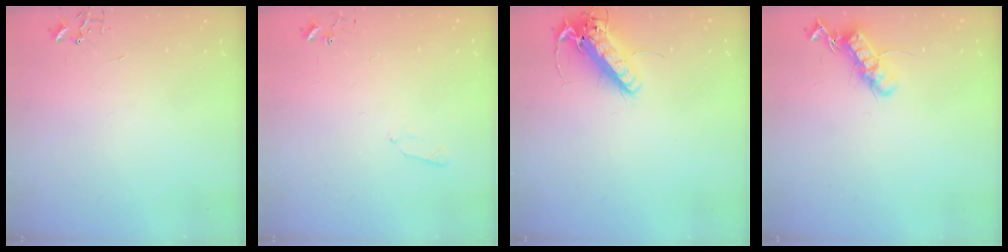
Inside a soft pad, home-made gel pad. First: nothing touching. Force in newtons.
{"total": 4.4, "press": 4.4, "slide": 0.5}
{"total": 15.6, "press": 15.3, "slide": 3.2}
{"total": 13.0, "press": 13.0, "slide": 0.3}